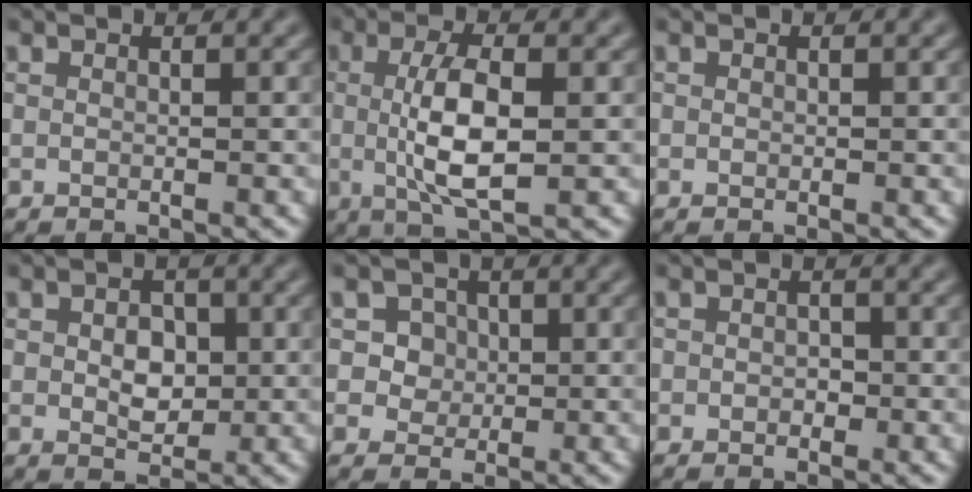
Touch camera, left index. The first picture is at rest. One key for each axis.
{"total": 5.7, "fx": -0.1, "fy": 1.8, "fz": 5.4, "tx": -0.113, "ty": -0.002, "tz": -0.003}
{"total": 0.0}
{"total": 3.1, "fx": 0.1, "fy": 2.1, "fz": 2.3, "tx": -0.041, "ty": -0.001, "tz": 0.001}
{"total": 3.9, "fx": 1.4, "fy": 3.3, "fz": 1.5, "tx": -0.020, "ty": 0.008, "tz": 0.018}
{"total": 1.4, "fx": -0.3, "fy": 1.3, "fz": 0.5, "tx": 0.002, "ty": -0.003, "tz": -0.009}